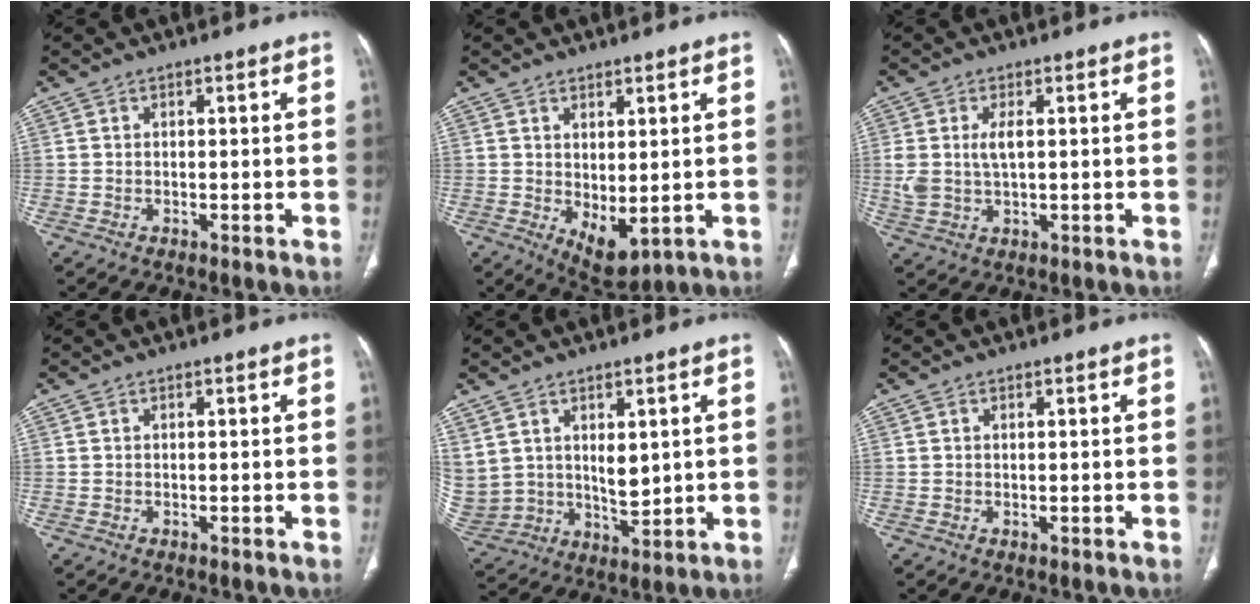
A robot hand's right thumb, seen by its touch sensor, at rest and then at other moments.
{"total": 6.1, "force": [-0.2, 3.0, 5.3], "torque": [-0.075, -0.015, 0.018]}
{"total": 4.9, "force": [0.7, 2.4, 4.2], "torque": [-0.099, 0.002, 0.020]}
{"total": 0.0}
{"total": 13.3, "force": [4.4, 9.3, 8.4], "torque": [-0.164, -0.021, 0.111]}
{"total": 0.0}